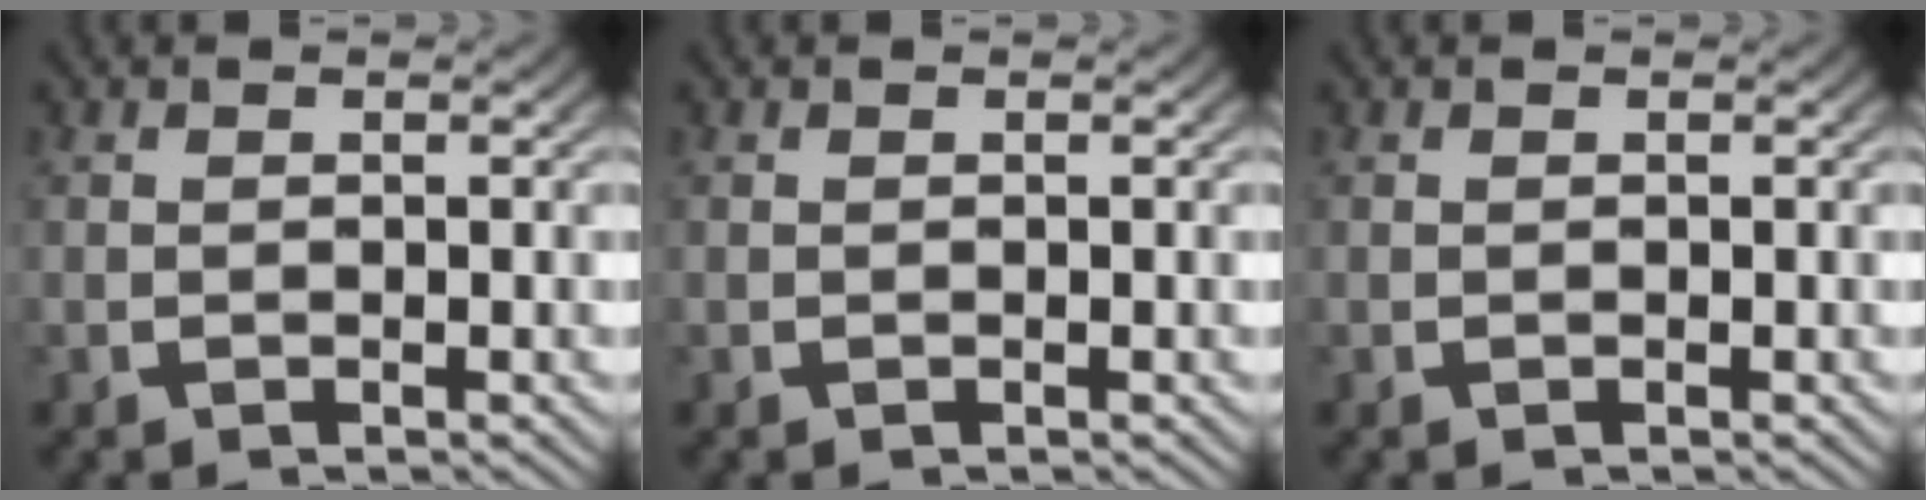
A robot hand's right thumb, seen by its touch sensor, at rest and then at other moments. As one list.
[{"total": 0.0}, {"total": 0.0}]